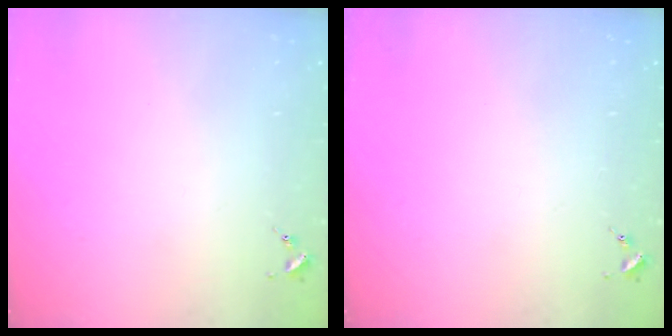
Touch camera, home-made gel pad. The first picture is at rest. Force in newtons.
{"total": 0.0}